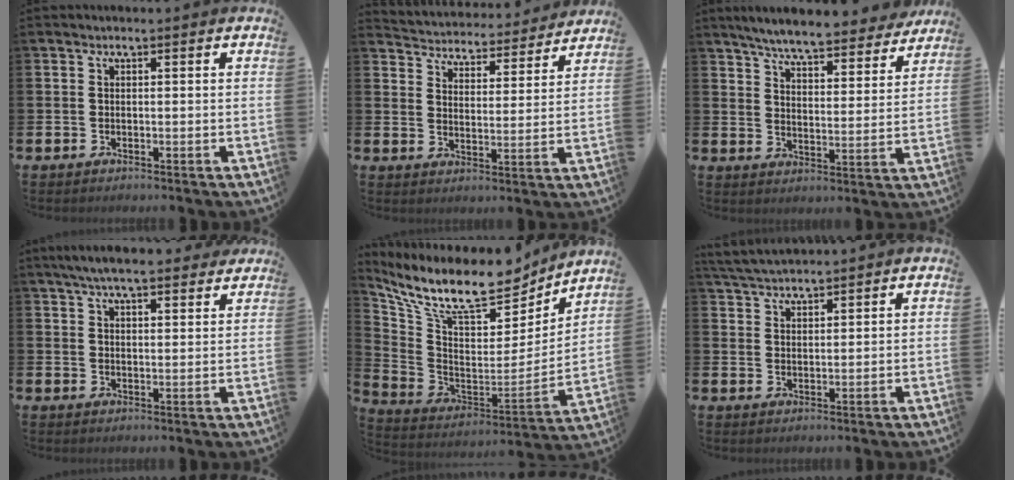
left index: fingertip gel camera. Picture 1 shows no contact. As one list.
[{"total": 4.5, "force": [4.4, 1.0, -0.1], "torque": [-0.018, -0.042, 0.072]}, {"total": 6.8, "force": [6.5, 0.4, 1.9], "torque": [-0.057, -0.043, 0.111]}, {"total": 5.7, "force": [5.2, 0.9, 2.1], "torque": [-0.049, -0.014, 0.095]}, {"total": 11.4, "force": [9.1, 3.8, 5.7], "torque": [-0.138, -0.063, 0.157]}, {"total": 3.6, "force": [3.6, 0.4, 0.5], "torque": [-0.025, -0.013, 0.067]}]